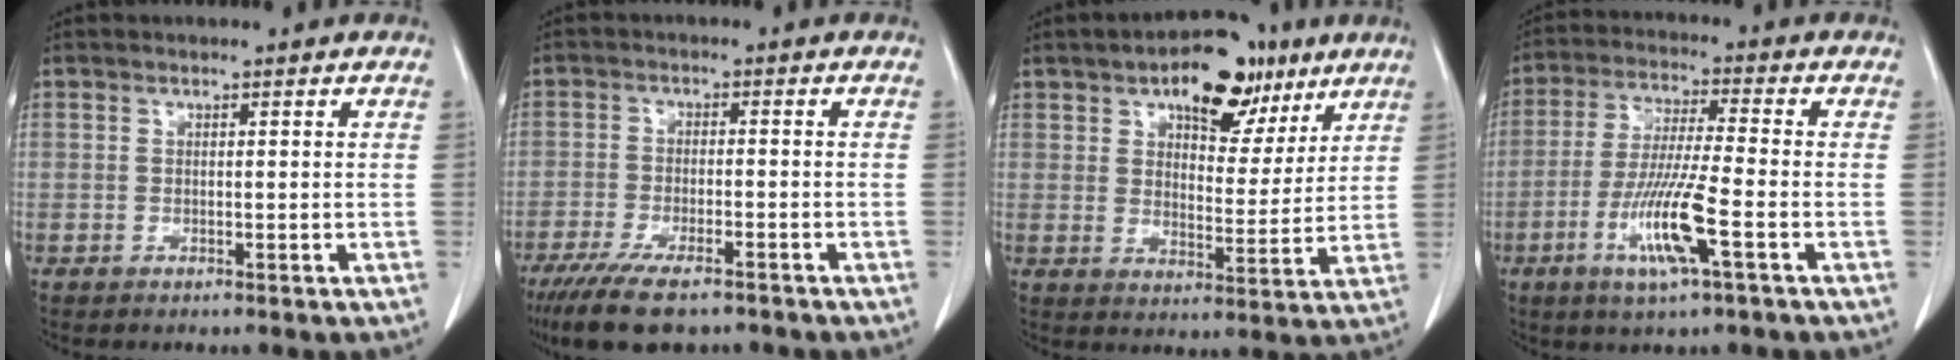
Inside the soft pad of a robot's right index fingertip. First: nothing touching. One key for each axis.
{"total": 10.6, "fx": -7.9, "fy": 2.9, "fz": 6.5, "tx": -0.111, "ty": -0.021, "tz": -0.131}
{"total": 12.7, "fx": 7.5, "fy": 6.4, "fz": 8.0, "tx": -0.106, "ty": 0.016, "tz": 0.113}
{"total": 10.8, "fx": -4.3, "fy": 0.1, "fz": 9.9, "tx": -0.197, "ty": -0.015, "tz": -0.085}